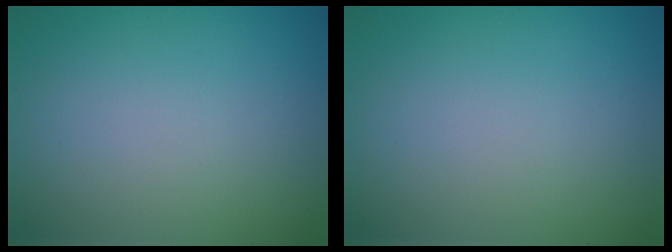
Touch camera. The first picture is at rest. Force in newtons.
{"total": 0.0}